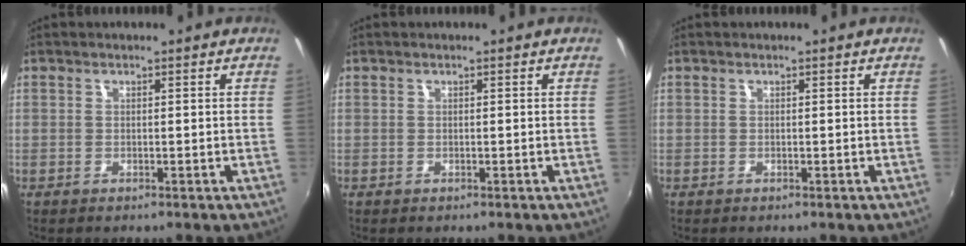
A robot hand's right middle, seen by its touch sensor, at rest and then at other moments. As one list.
[{"total": 0.0}, {"total": 0.0}]